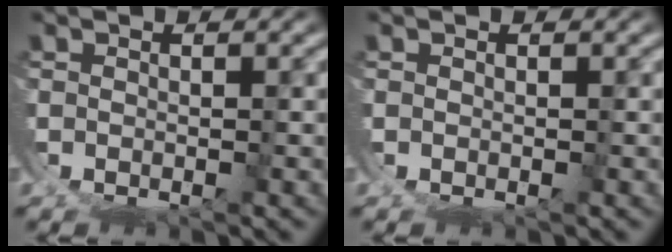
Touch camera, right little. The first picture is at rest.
{"total": 0.0}